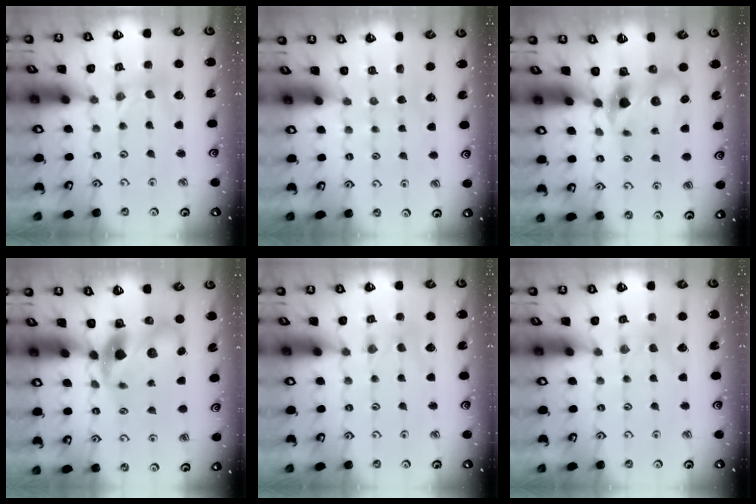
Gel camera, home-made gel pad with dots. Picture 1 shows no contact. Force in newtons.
{"total": 0.0}
{"total": 6.9, "press": 6.8, "slide": 1.1}
{"total": 10.3, "press": 10.2, "slide": 1.9}
{"total": 0.0}
{"total": 0.0}